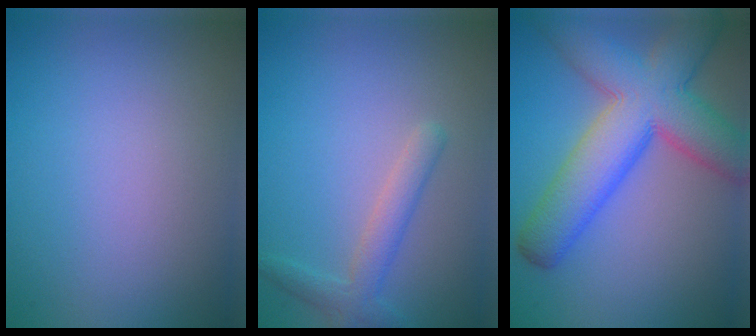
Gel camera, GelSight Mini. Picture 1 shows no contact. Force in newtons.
{"total": 2.6, "press": 2.6, "slide": 0.1}
{"total": 10.1, "press": 10.1, "slide": 0.5}